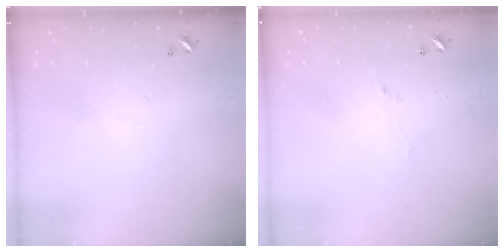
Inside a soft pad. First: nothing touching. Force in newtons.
{"total": 1.2, "press": 0.8, "slide": 0.8}